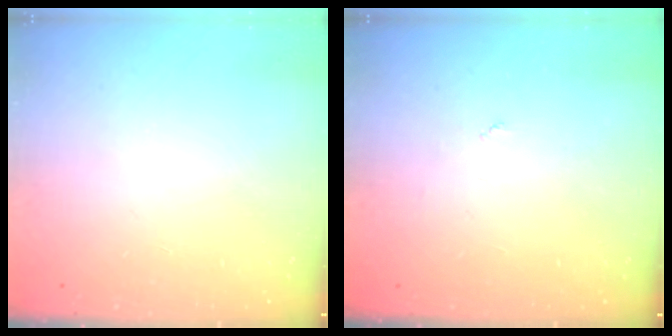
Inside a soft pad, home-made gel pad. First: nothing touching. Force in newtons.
{"total": 2.7, "press": 2.7, "slide": 0.4}